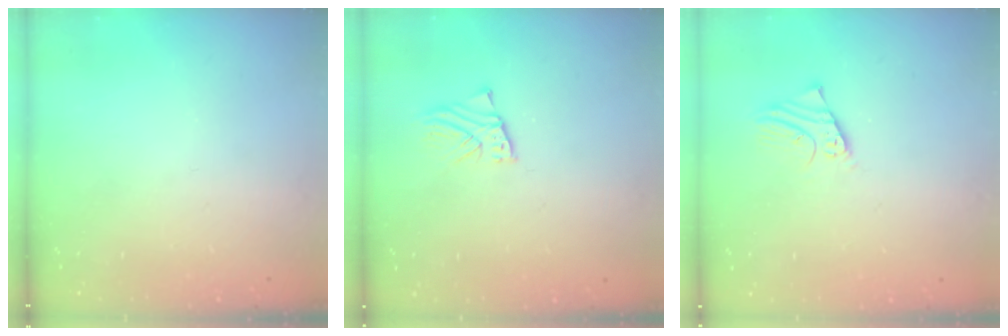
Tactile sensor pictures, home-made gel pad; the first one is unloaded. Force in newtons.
{"total": 2.0, "press": 2.0, "slide": 0.2}
{"total": 2.3, "press": 2.3, "slide": 0.2}